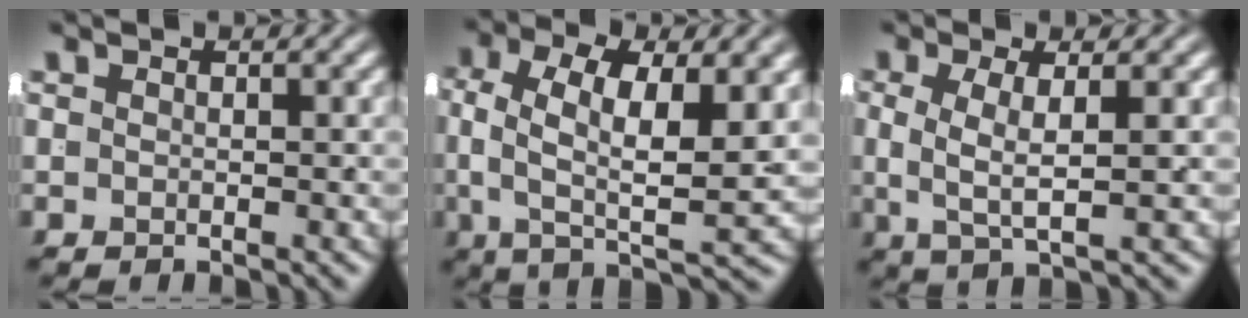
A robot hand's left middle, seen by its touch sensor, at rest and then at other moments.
{"total": 7.5, "force": [0.6, 3.2, 6.7], "torque": [-0.108, -0.019, 0.014]}
{"total": 3.5, "force": [0.2, 0.8, 3.4], "torque": [-0.067, -0.013, 0.012]}